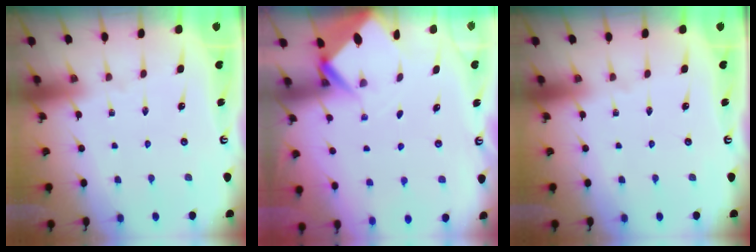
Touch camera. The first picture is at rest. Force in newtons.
{"total": 2.7, "press": 2.7, "slide": 0.1}
{"total": 0.0}